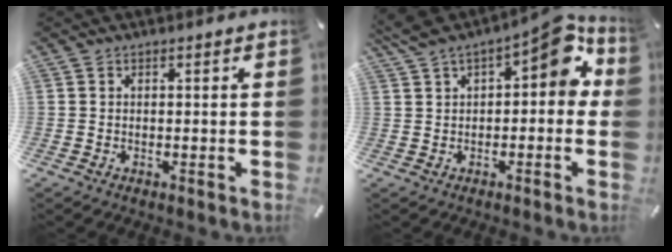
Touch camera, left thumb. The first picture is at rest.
{"total": 11.1, "force": [5.0, 5.4, 8.3], "torque": [-0.111, -0.026, 0.085]}